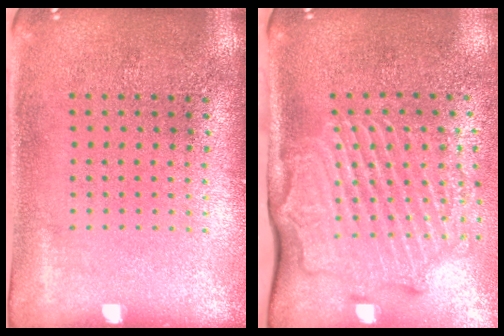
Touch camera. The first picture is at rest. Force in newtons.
{"total": 2.9, "press": 2.3, "slide": 1.8}